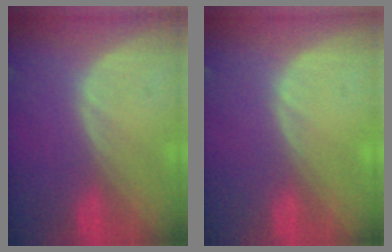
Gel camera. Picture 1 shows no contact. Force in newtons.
{"total": 0.7, "press": 0.1, "slide": 0.7}